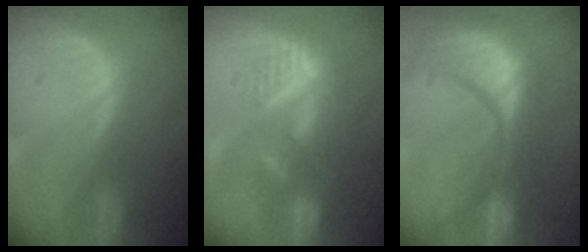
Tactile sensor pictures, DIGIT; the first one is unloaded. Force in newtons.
{"total": 8.8, "press": 7.8, "slide": 4.1}
{"total": 15.4, "press": 12.2, "slide": 9.5}